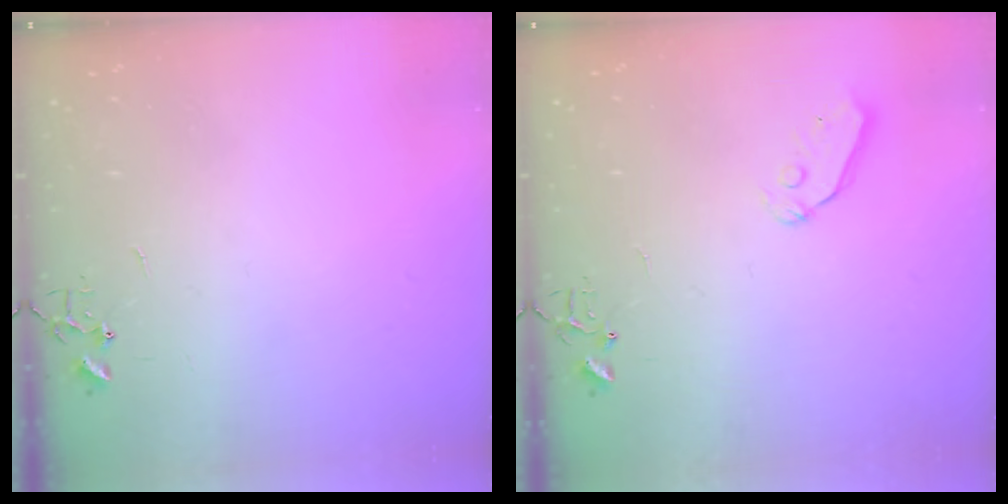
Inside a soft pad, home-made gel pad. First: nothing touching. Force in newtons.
{"total": 4.9, "press": 4.8, "slide": 0.8}